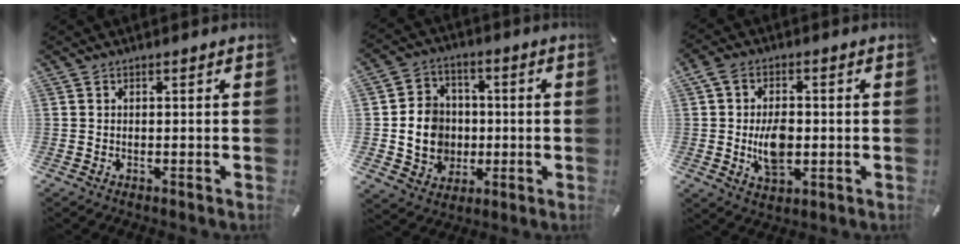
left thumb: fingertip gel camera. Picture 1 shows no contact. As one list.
[{"total": 10.8, "force": [-0.7, 9.9, 4.4], "torque": [-0.083, 0.010, -0.006]}, {"total": 9.2, "force": [-0.5, 5.9, 7.0], "torque": [-0.124, -0.004, -0.012]}]